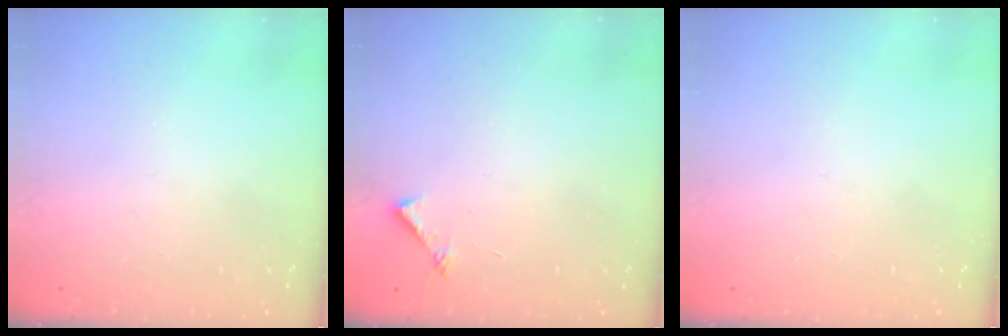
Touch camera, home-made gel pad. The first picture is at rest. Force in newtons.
{"total": 5.6, "press": 5.5, "slide": 0.6}
{"total": 0.0}